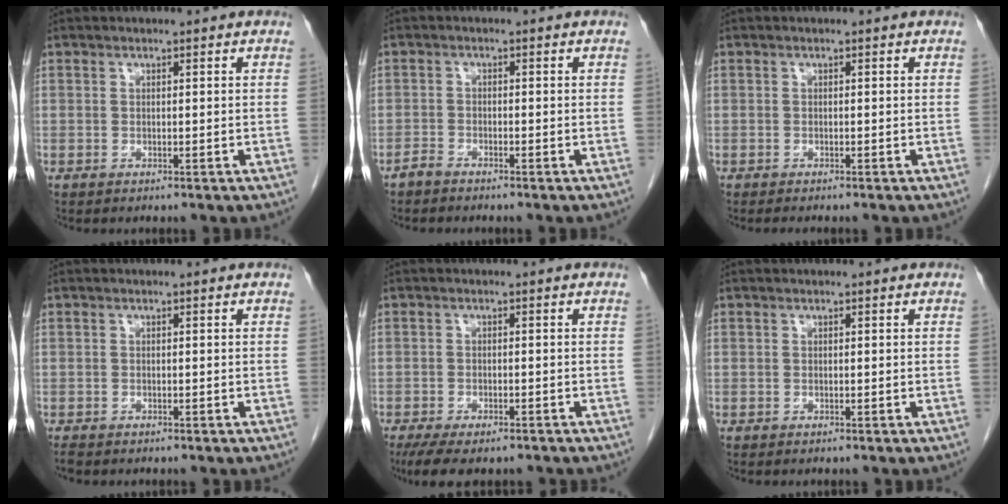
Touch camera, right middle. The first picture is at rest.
{"total": 1.4, "force": [-1.3, 0.3, 0.2], "torque": [-0.008, 0.000, -0.027]}
{"total": 1.5, "force": [-1.3, 0.1, 0.7], "torque": [-0.007, -0.002, -0.014]}
{"total": 0.8, "force": [-0.7, 0.2, 0.2], "torque": [-0.012, -0.003, -0.015]}
{"total": 8.5, "force": [-6.4, 2.9, 4.7], "torque": [-0.073, -0.012, -0.096]}
{"total": 0.0}